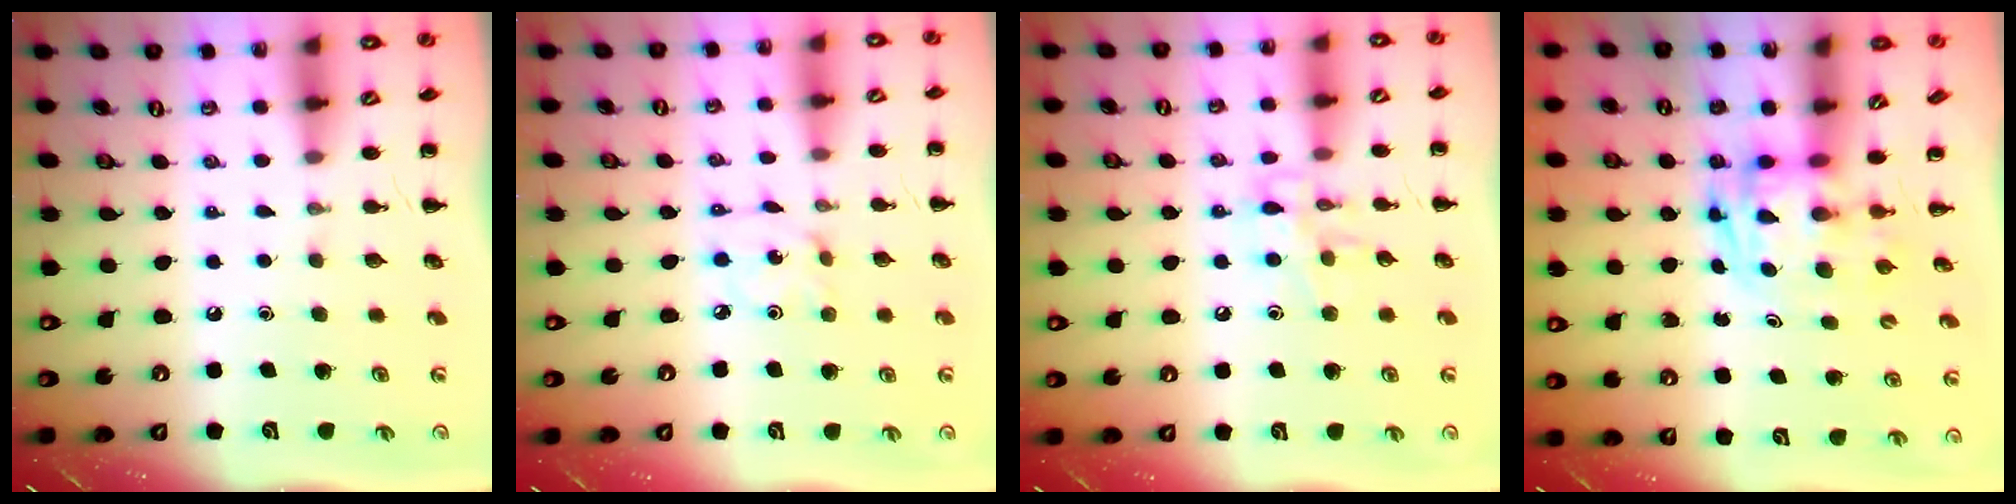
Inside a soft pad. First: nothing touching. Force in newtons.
{"total": 2.5, "press": 2.5, "slide": 0.5}
{"total": 8.7, "press": 8.7, "slide": 0.2}
{"total": 2.8, "press": 2.7, "slide": 0.5}